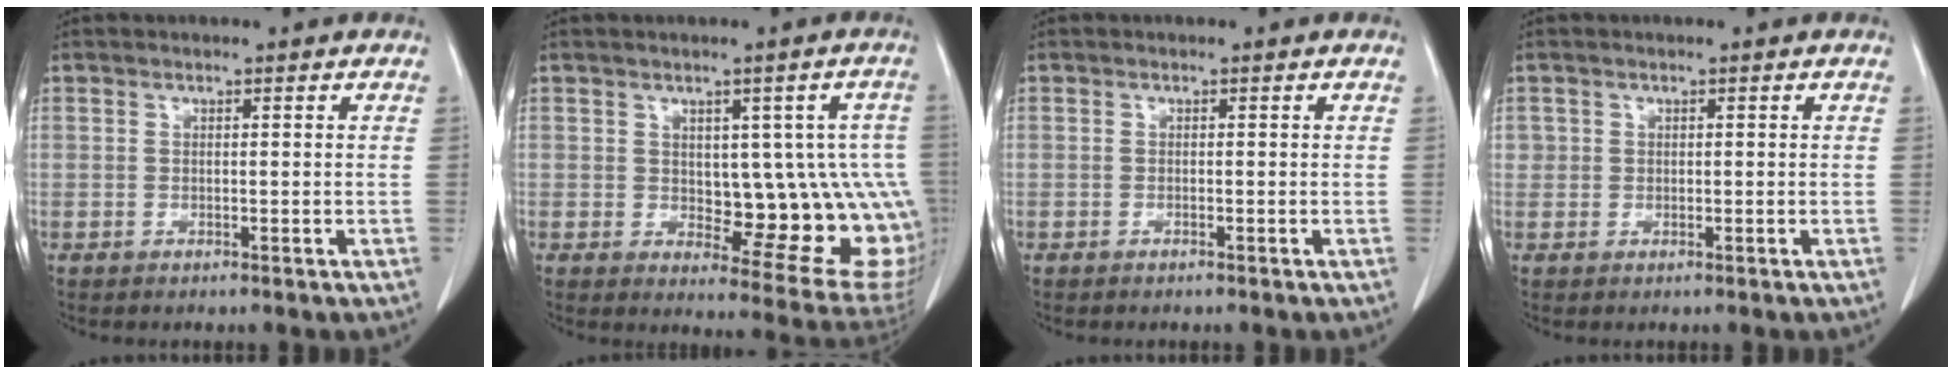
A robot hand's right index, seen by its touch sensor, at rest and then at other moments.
{"total": 13.2, "force": [0.2, 5.7, 11.9], "torque": [-0.112, 0.010, 0.018]}
{"total": 0.0}
{"total": 1.1, "force": [0.3, 1.0, 0.1], "torque": [0.012, 0.003, 0.000]}